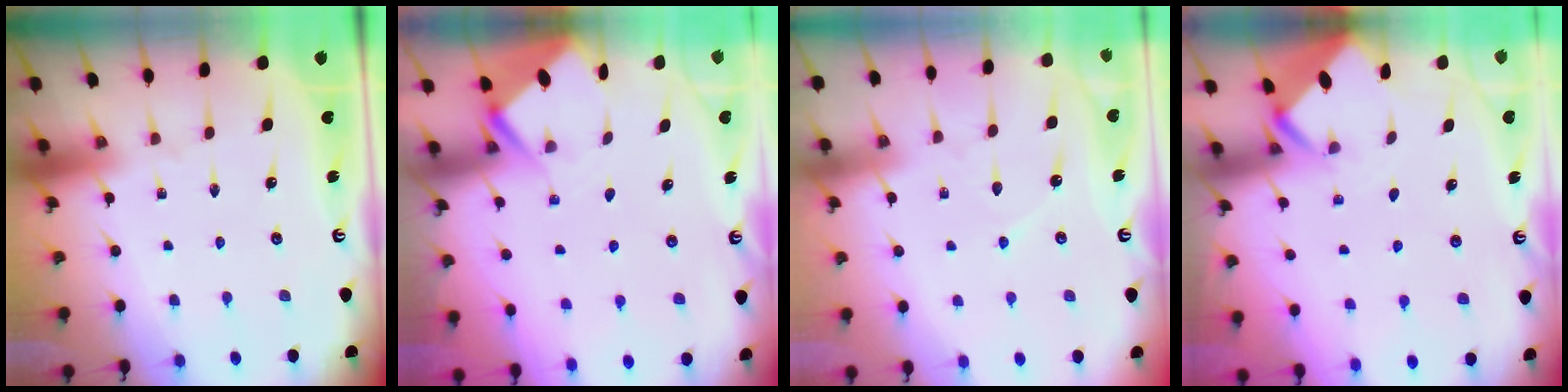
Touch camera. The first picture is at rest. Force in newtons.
{"total": 2.9, "press": 2.9, "slide": 0.4}
{"total": 3.7, "press": 3.7, "slide": 0.4}
{"total": 2.0, "press": 2.0, "slide": 0.2}